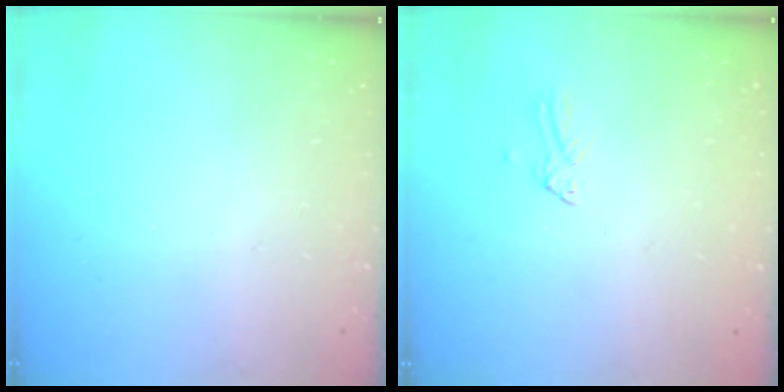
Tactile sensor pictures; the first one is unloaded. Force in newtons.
{"total": 0.0}